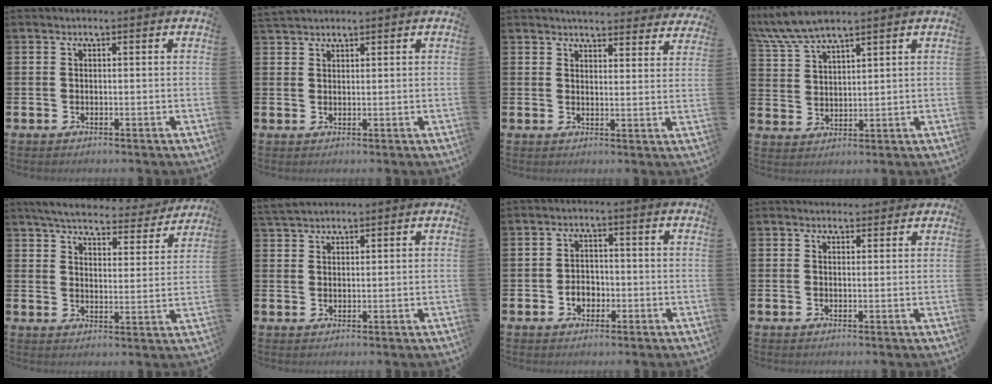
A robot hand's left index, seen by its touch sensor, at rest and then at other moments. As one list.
[{"total": 2.0, "force": [2.0, 0.5, 0.1], "torque": [0.004, -0.006, 0.035]}, {"total": 4.4, "force": [4.4, 0.8, 0.3], "torque": [-0.007, -0.027, 0.077]}, {"total": 6.5, "force": [6.0, 0.8, 2.4], "torque": [-0.072, -0.016, 0.112]}, {"total": 5.5, "force": [5.3, 1.0, 1.4], "torque": [-0.048, -0.035, 0.088]}, {"total": 2.7, "force": [2.6, 0.5, 0.3], "torque": [-0.009, -0.006, 0.049]}, {"total": 2.7, "force": [-0.9, 2.1, 1.4], "torque": [-0.013, -0.002, -0.025]}, {"total": 1.8, "force": [1.6, 0.8, 0.0], "torque": [0.016, -0.005, 0.025]}]